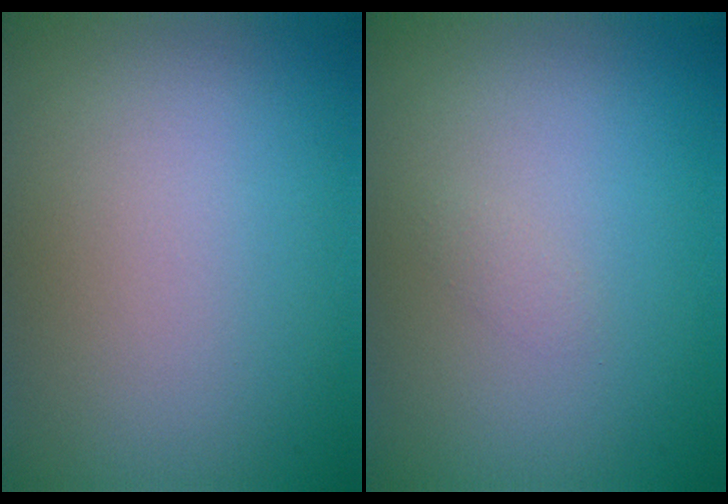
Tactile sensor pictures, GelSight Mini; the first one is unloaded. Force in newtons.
{"total": 0.5, "press": 0.5, "slide": 0.0}